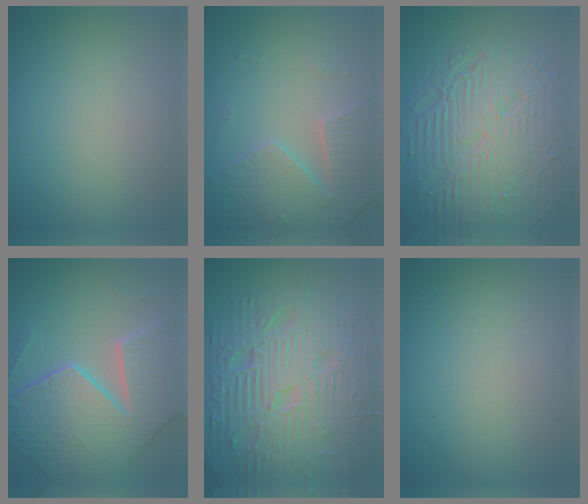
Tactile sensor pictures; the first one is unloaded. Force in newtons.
{"total": 4.5, "press": 3.8, "slide": 2.4}
{"total": 9.7, "press": 6.3, "slide": 7.4}
{"total": 9.6, "press": 7.0, "slide": 6.4}
{"total": 12.2, "press": 7.9, "slide": 9.3}
{"total": 0.0}